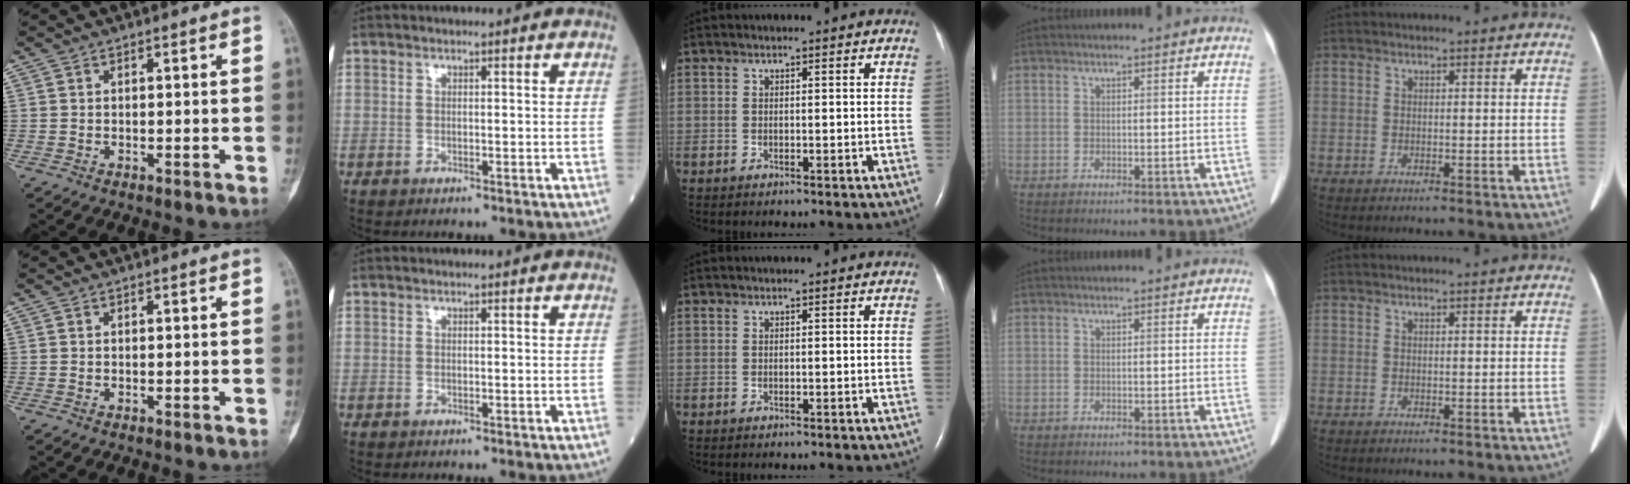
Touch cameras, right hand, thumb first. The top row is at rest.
{}